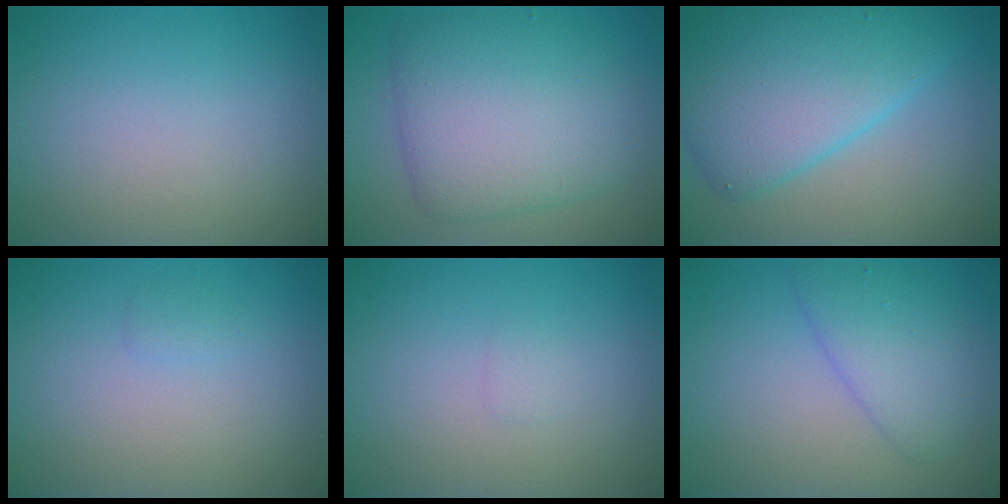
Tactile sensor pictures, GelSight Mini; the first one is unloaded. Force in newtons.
{"total": 8.0, "press": 8.0, "slide": 0.1}
{"total": 8.1, "press": 8.1, "slide": 0.2}
{"total": 0.6, "press": 0.6, "slide": 0.0}
{"total": 0.6, "press": 0.6, "slide": 0.0}
{"total": 3.5, "press": 3.5, "slide": 0.3}